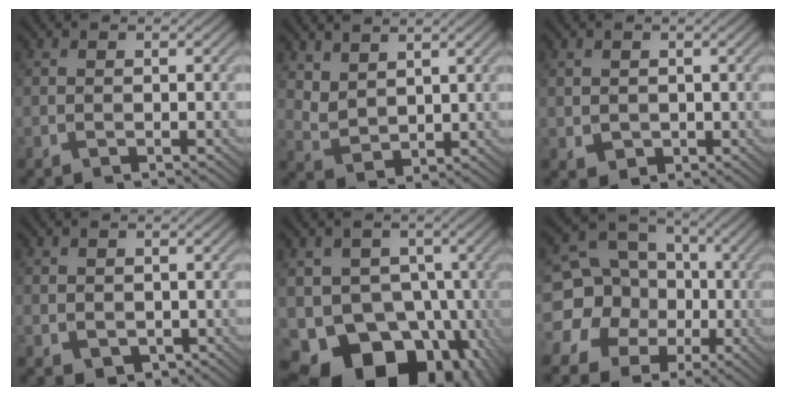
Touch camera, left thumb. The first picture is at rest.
{"total": 4.2, "force": [3.0, 2.2, 1.9], "torque": [-0.057, -0.012, 0.071]}
{"total": 1.7, "force": [0.4, 1.5, 0.6], "torque": [-0.022, -0.007, 0.012]}
{"total": 1.7, "force": [0.4, 1.4, 0.8], "torque": [-0.025, -0.008, 0.012]}
{"total": 14.0, "force": [-5.1, 10.8, 7.4], "torque": [-0.116, -0.020, -0.088]}
{"total": 13.9, "force": [-1.9, 12.7, 5.3], "torque": [-0.165, 0.005, -0.050]}